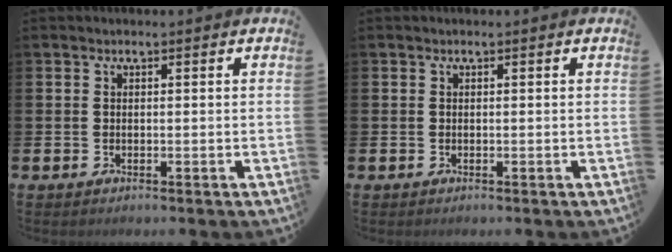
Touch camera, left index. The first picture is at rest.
{"total": 0.0}